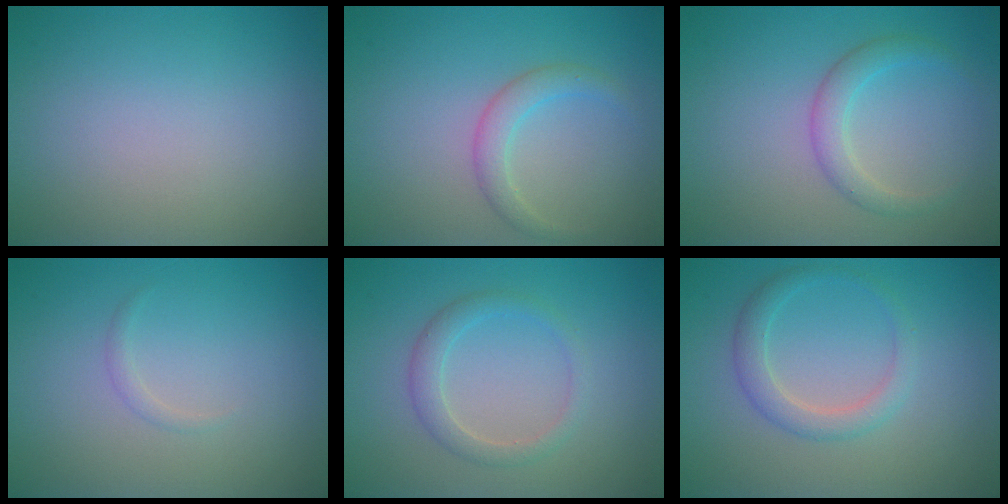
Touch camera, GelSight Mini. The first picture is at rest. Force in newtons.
{"total": 2.0, "press": 2.0, "slide": 0.2}
{"total": 2.2, "press": 2.2, "slide": 0.1}
{"total": 0.6, "press": 0.6, "slide": 0.0}
{"total": 2.2, "press": 2.2, "slide": 0.2}
{"total": 2.4, "press": 2.4, "slide": 0.1}